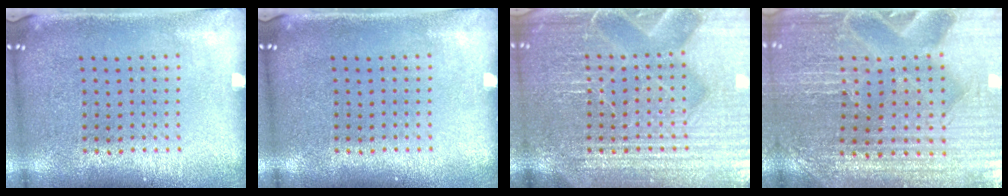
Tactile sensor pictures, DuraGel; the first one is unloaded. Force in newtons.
{"total": 0.0}
{"total": 7.6, "press": 7.5, "slide": 1.1}
{"total": 3.6, "press": 3.6, "slide": 0.4}